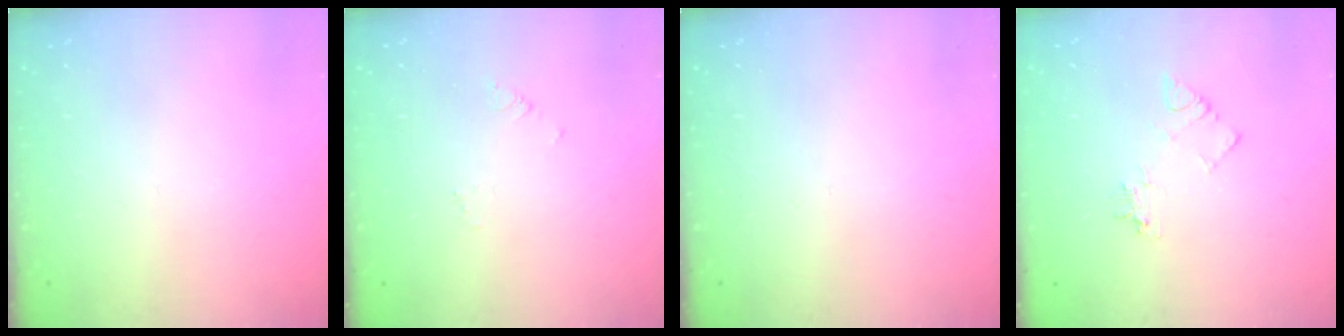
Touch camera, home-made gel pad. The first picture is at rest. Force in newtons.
{"total": 2.7, "press": 2.7, "slide": 0.2}
{"total": 0.0}
{"total": 5.6, "press": 5.5, "slide": 0.6}